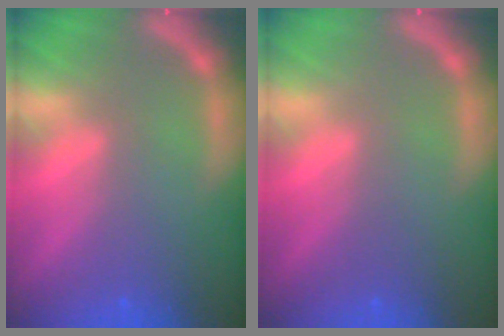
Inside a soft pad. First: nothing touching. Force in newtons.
{"total": 0.0}